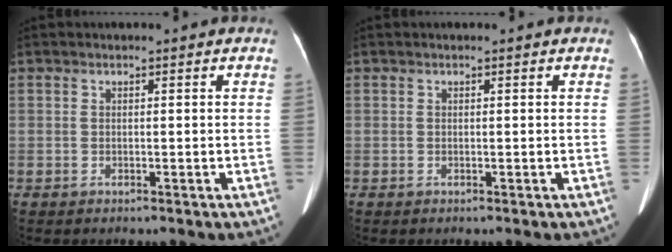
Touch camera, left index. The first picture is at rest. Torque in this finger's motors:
{"motor_torque": [-0.11, 0.00, -0.01, 0.00]}